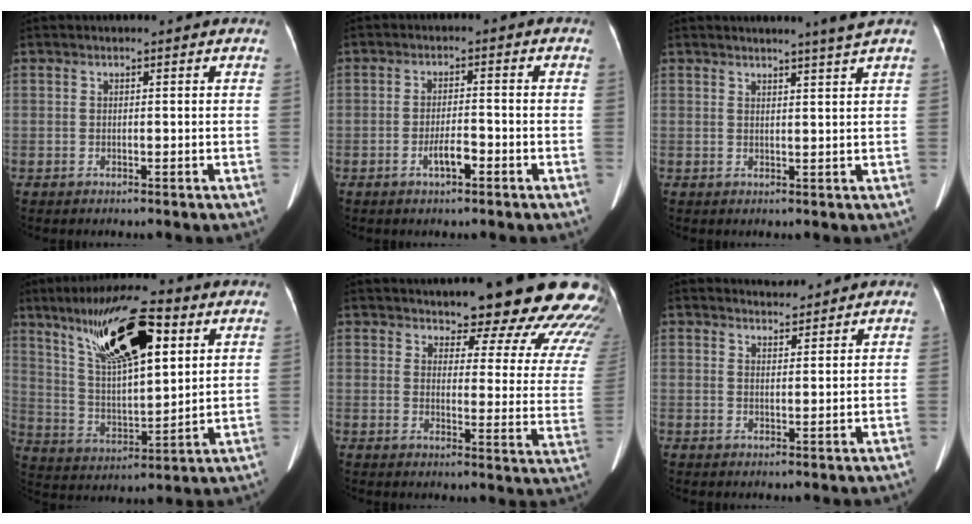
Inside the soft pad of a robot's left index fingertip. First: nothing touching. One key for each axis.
{"total": 3.4, "fx": -1.8, "fy": 0.9, "fz": 2.7, "tx": -0.051, "ty": 0.002, "tz": -0.032}
{"total": 2.9, "fx": 2.4, "fy": -1.2, "fz": 1.2, "tx": -0.019, "ty": -0.012, "tz": 0.033}
{"total": 17.2, "fx": 9.0, "fy": 4.2, "fz": 14.0, "tx": -0.255, "ty": 0.022, "tz": 0.165}
{"total": 20.0, "fx": 17.9, "fy": 3.7, "fz": 8.1, "tx": -0.073, "ty": -0.082, "tz": 0.188}
{"total": 2.6, "fx": 2.5, "fy": 0.3, "fz": 0.0, "tx": -0.005, "ty": 0.002, "tz": 0.044}